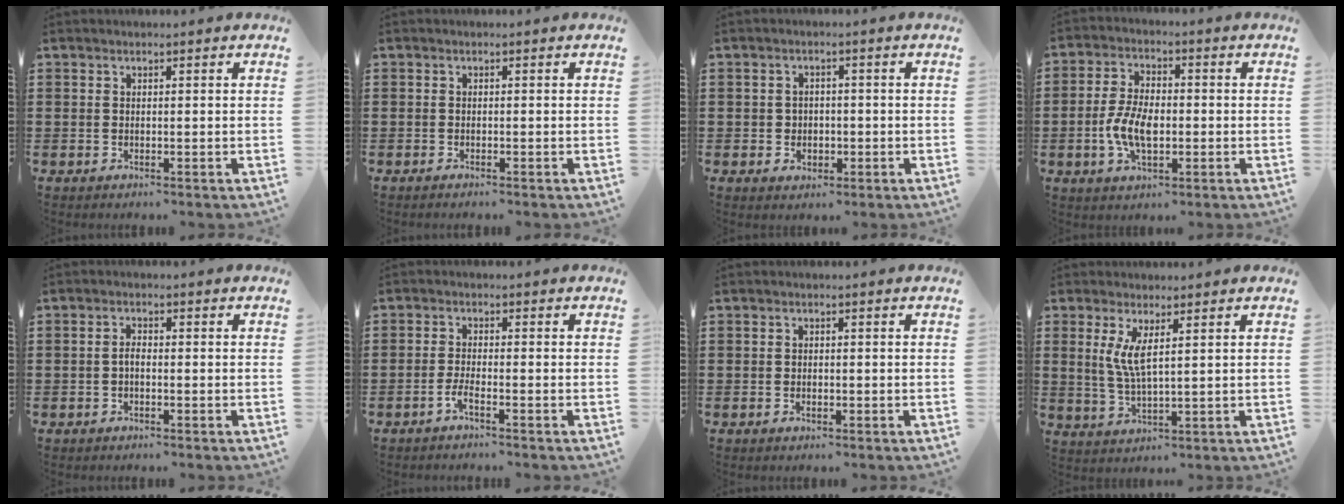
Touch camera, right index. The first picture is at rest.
{"total": 0.7, "force": [-0.6, -0.2, 0.1], "torque": [-0.003, -0.003, -0.013]}
{"total": 2.0, "force": [-0.4, 1.9, 0.5], "torque": [-0.019, 0.004, -0.012]}
{"total": 6.9, "force": [-1.5, 3.8, 5.6], "torque": [-0.127, 0.002, -0.032]}
{"total": 1.4, "force": [-0.7, 0.5, 1.1], "torque": [-0.022, 0.001, -0.014]}
{"total": 2.2, "force": [-1.6, -0.1, 1.5], "torque": [-0.035, -0.005, -0.033]}
{"total": 0.7, "force": [-0.3, 0.3, 0.5], "torque": [-0.012, -0.004, -0.005]}
{"total": 4.6, "force": [1.8, 0.7, 4.2], "torque": [-0.095, -0.006, 0.030]}